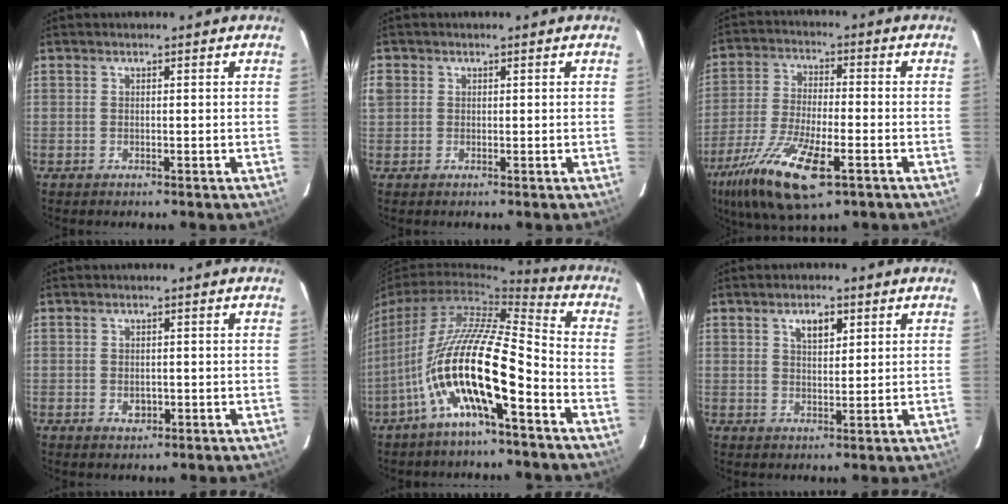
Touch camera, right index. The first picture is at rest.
{"total": 2.1, "force": [0.1, 2.0, 0.6], "torque": [-0.012, 0.002, -0.003]}
{"total": 17.1, "force": [-9.3, 5.4, 13.3], "torque": [-0.273, -0.047, -0.175]}
{"total": 2.3, "force": [-0.5, 1.8, 1.3], "torque": [-0.019, 0.001, -0.004]}
{"total": 15.6, "force": [-6.5, 3.4, 13.7], "torque": [-0.253, -0.010, -0.126]}
{"total": 4.2, "force": [2.0, 1.9, 3.1], "torque": [-0.050, 0.009, 0.035]}